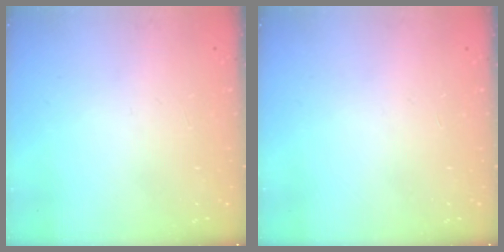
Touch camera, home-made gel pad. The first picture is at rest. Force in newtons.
{"total": 0.0}